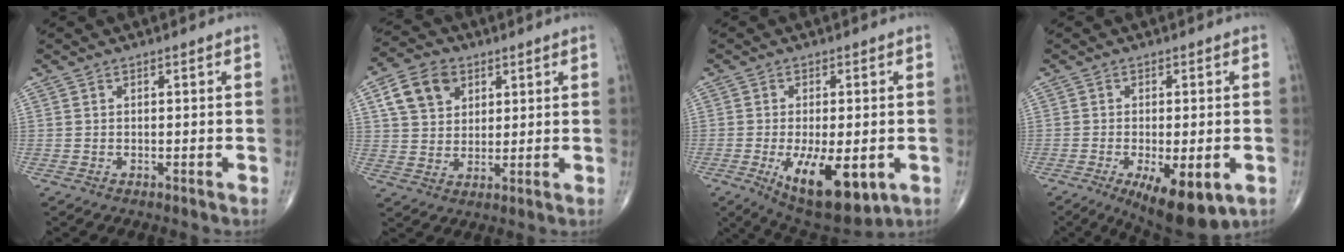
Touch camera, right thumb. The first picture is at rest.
{"total": 9.3, "force": [3.9, 6.9, 4.9], "torque": [-0.068, -0.007, 0.071]}
{"total": 14.6, "force": [-4.6, 6.2, 12.4], "torque": [-0.191, -0.018, -0.053]}
{"total": 11.9, "force": [-4.8, 4.5, 10.0], "torque": [-0.146, -0.013, -0.063]}